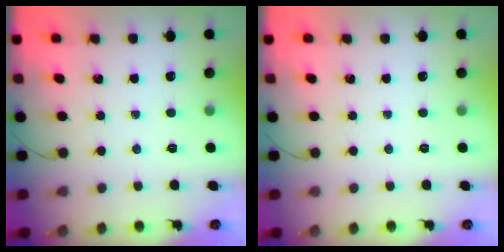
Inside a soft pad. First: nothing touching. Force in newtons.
{"total": 0.0}